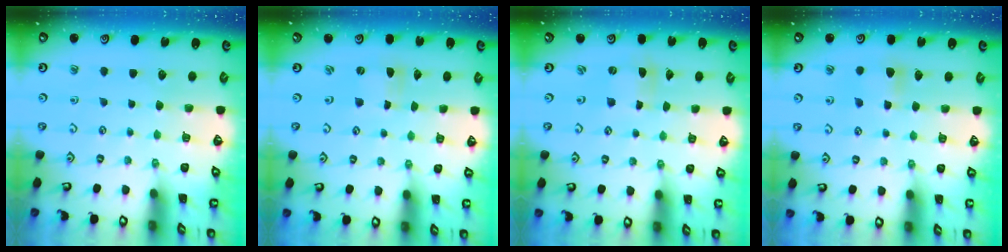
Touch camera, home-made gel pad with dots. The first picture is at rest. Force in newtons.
{"total": 0.0}
{"total": 0.8, "press": 0.8, "slide": 0.1}
{"total": 4.8, "press": 4.7, "slide": 0.7}